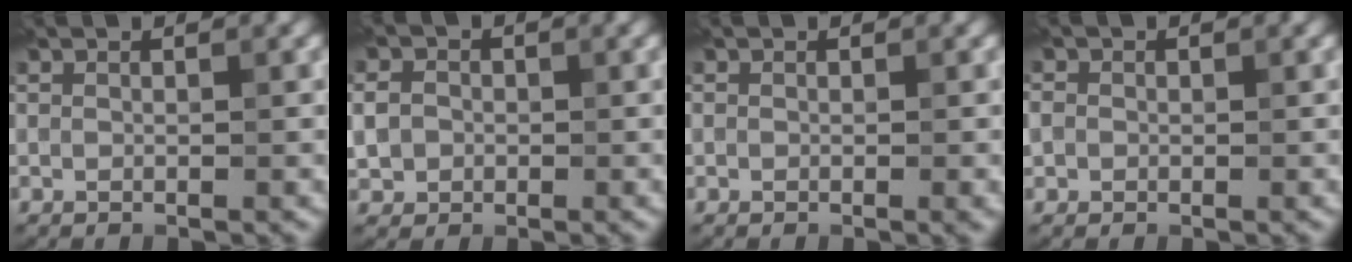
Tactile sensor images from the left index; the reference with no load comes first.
{"total": 3.2, "force": [-0.2, 2.9, 1.3], "torque": [-0.018, 0.012, -0.014]}
{"total": 1.1, "force": [-0.1, 0.8, 0.8], "torque": [-0.001, 0.000, -0.003]}
{"total": 3.2, "force": [0.4, 2.9, 1.4], "torque": [-0.016, 0.028, -0.025]}